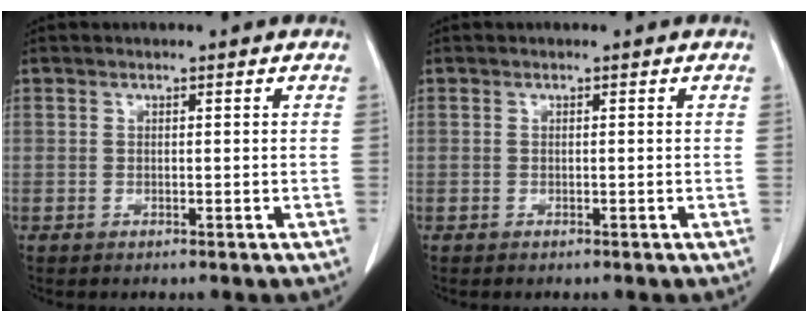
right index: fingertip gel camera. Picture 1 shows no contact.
{"total": 0.0}